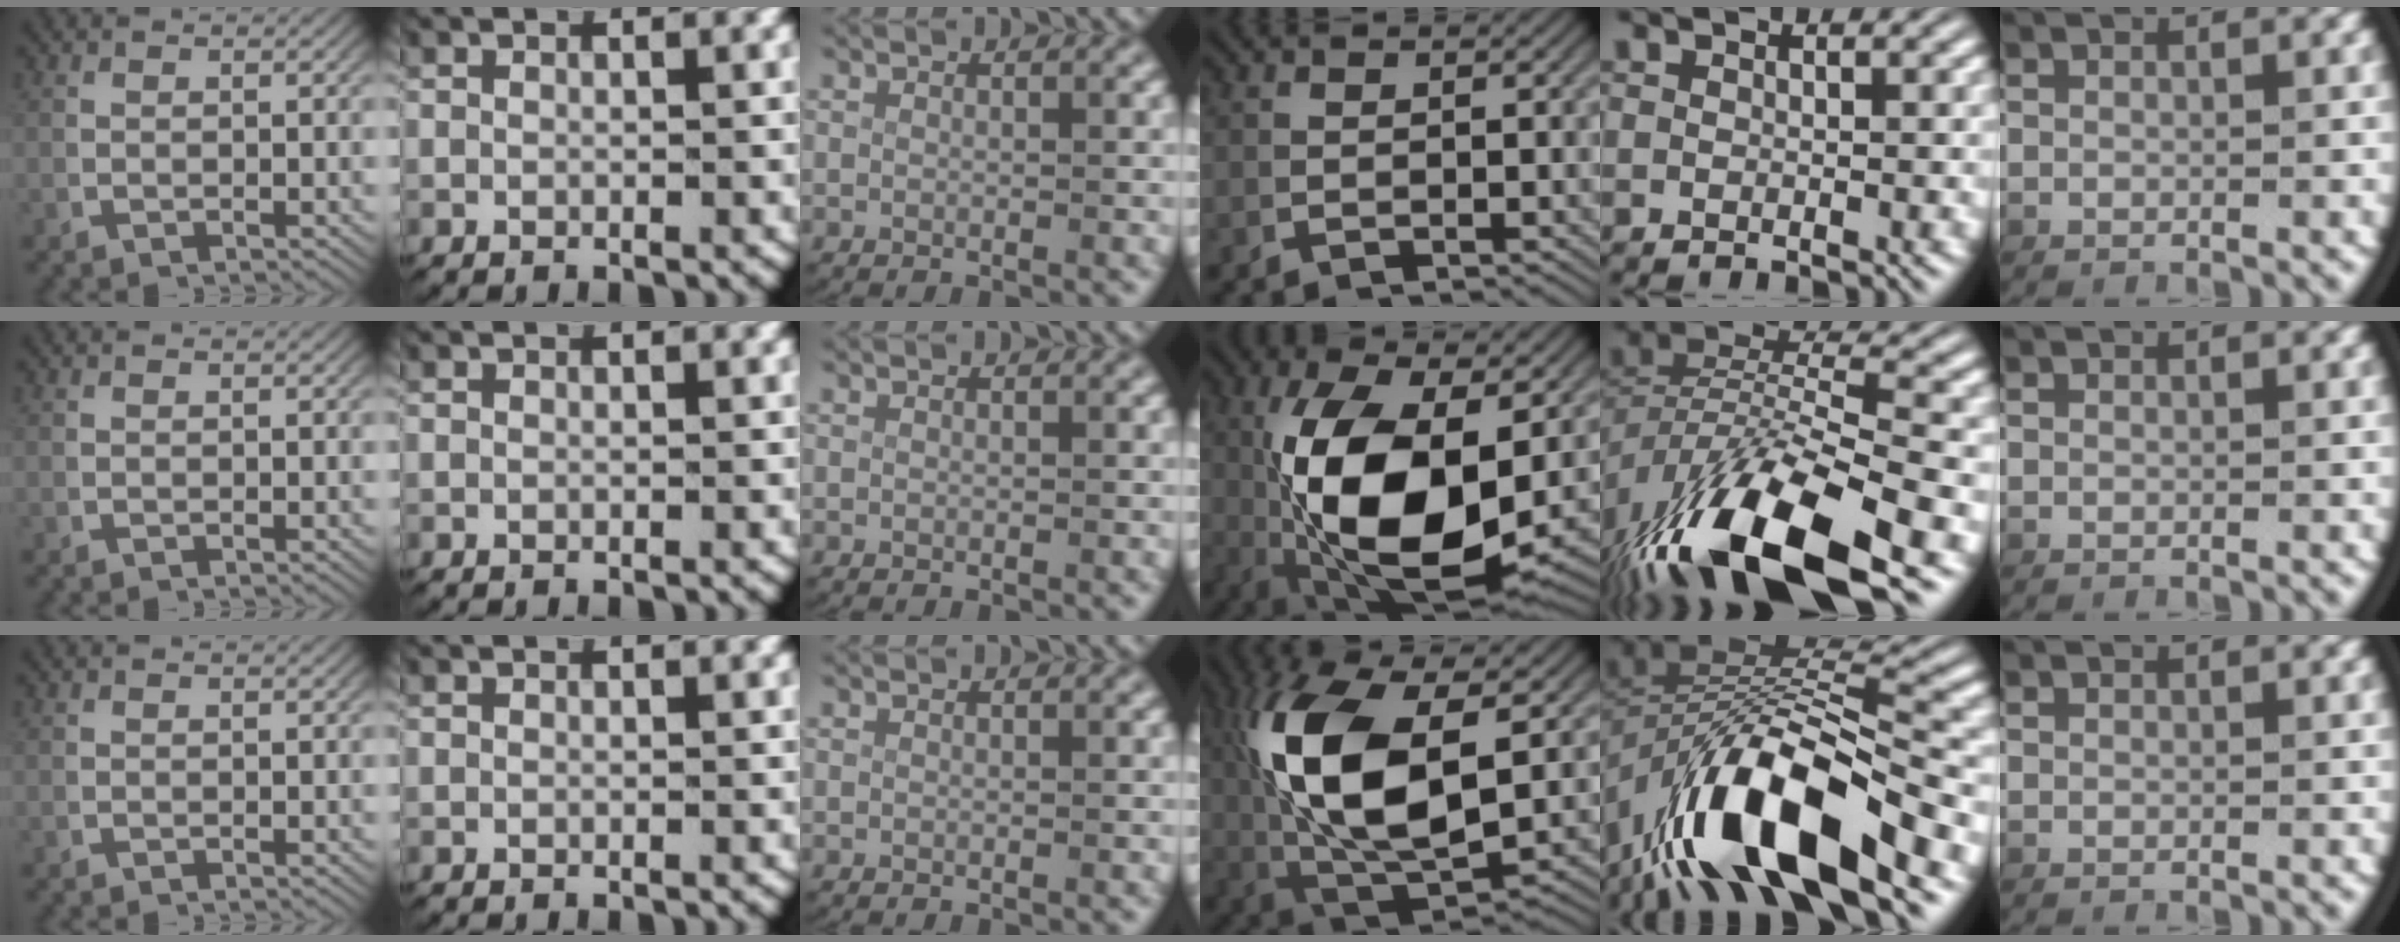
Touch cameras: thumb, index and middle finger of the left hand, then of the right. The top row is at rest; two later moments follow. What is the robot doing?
{"motion": "lift_and_place", "object": "scissors"}